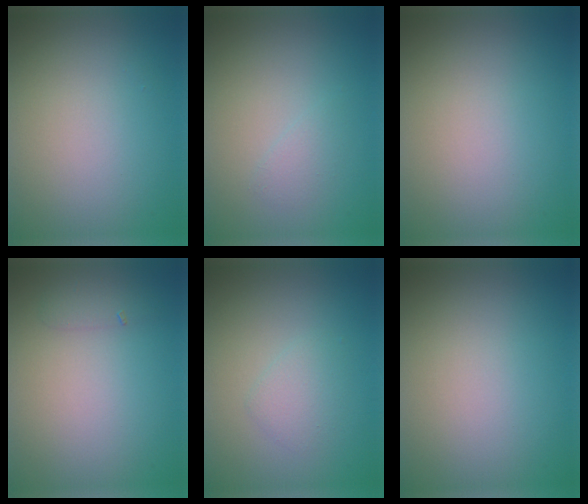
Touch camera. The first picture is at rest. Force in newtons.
{"total": 0.9, "press": 0.9, "slide": 0.1}
{"total": 0.0}
{"total": 1.0, "press": 1.0, "slide": 0.0}
{"total": 1.4, "press": 1.4, "slide": 0.1}
{"total": 0.0}